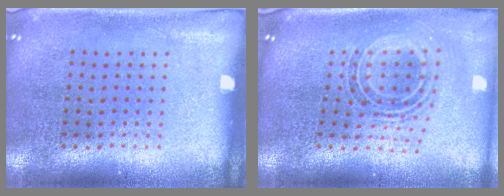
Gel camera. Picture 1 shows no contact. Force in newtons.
{"total": 1.2, "press": 1.0, "slide": 0.7}